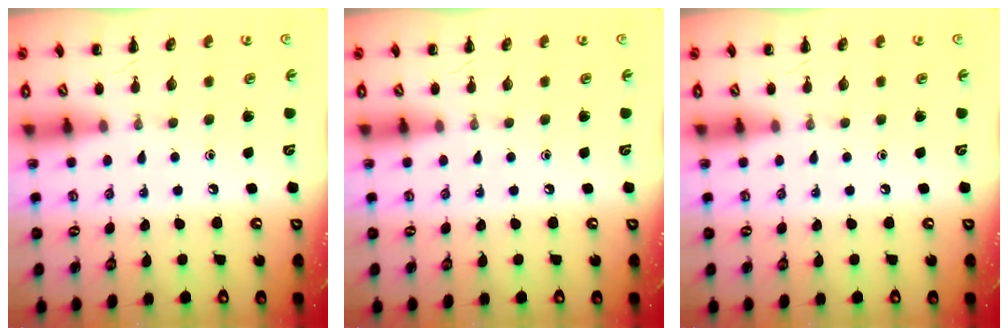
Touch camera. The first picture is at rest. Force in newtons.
{"total": 0.0}
{"total": 0.0}